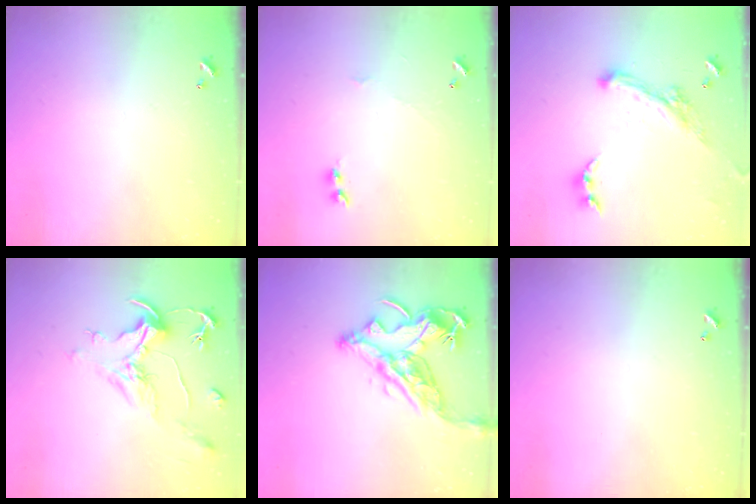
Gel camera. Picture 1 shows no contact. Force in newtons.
{"total": 1.9, "press": 1.8, "slide": 0.5}
{"total": 3.2, "press": 2.9, "slide": 1.2}
{"total": 2.2, "press": 1.7, "slide": 1.4}
{"total": 16.2, "press": 16.1, "slide": 2.1}
{"total": 0.0}